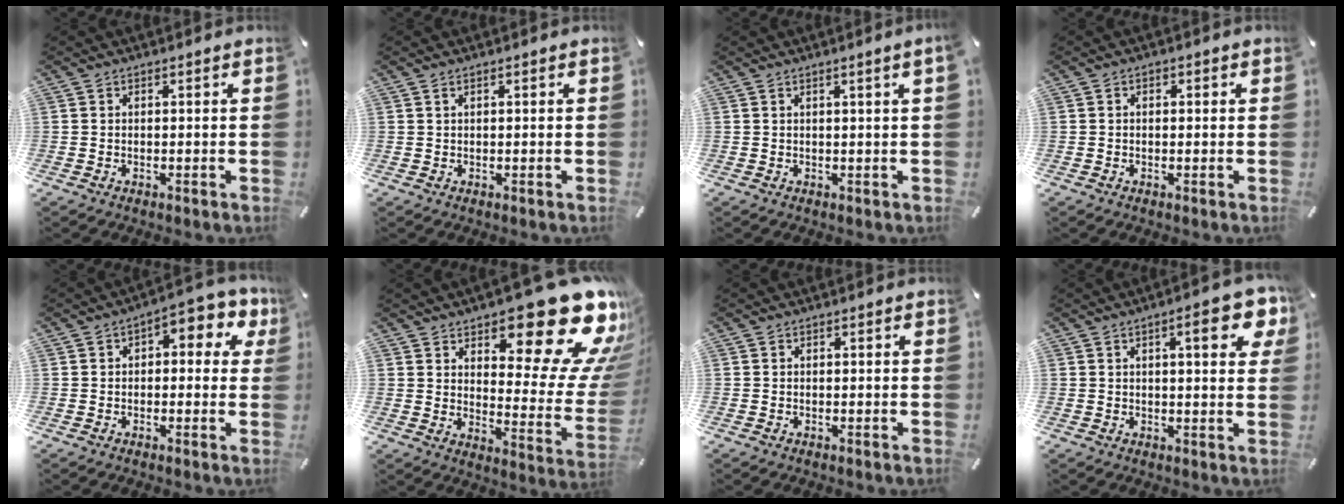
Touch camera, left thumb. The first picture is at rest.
{"total": 0.8, "force": [0.4, 0.3, 0.6], "torque": [-0.011, 0.002, 0.006]}
{"total": 1.6, "force": [0.8, -0.2, 1.4], "torque": [-0.026, -0.003, 0.013]}
{"total": 1.1, "force": [0.0, 0.9, 0.6], "torque": [-0.003, 0.003, -0.003]}
{"total": 6.0, "force": [1.4, 3.4, 4.7], "torque": [-0.055, -0.006, 0.014]}
{"total": 23.6, "force": [15.7, 8.6, 15.4], "torque": [-0.180, -0.120, 0.249]}
{"total": 0.0}
{"total": 9.3, "force": [4.5, 3.2, 7.5], "torque": [-0.101, -0.009, 0.069]}